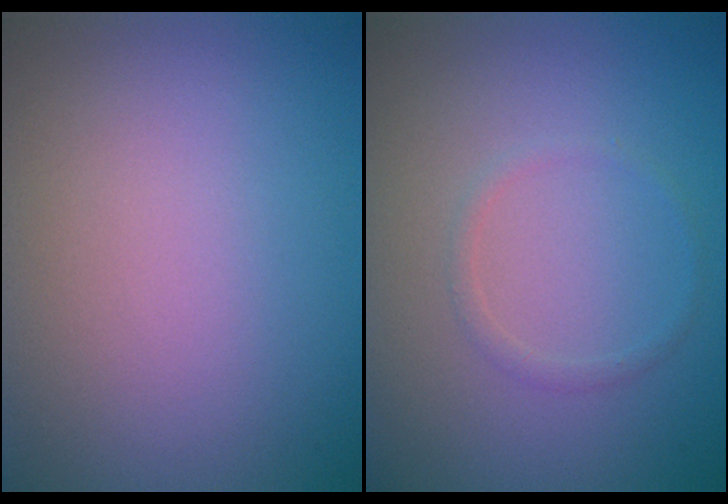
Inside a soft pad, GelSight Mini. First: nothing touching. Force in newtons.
{"total": 0.9, "press": 0.9, "slide": 0.1}